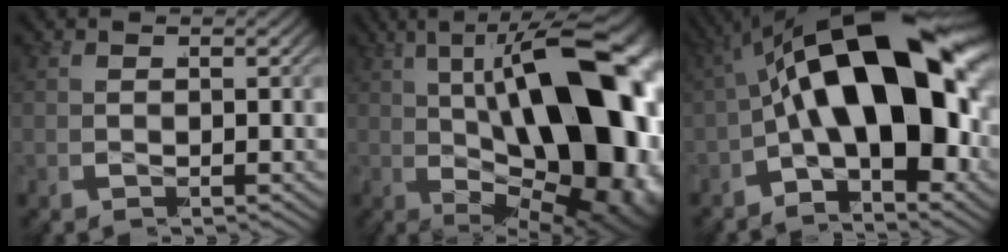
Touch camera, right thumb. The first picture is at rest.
{"total": 26.7, "force": [-2.8, 13.1, 23.1], "torque": [-0.339, -0.032, -0.020]}
{"total": 23.4, "force": [-1.5, 13.9, 18.7], "torque": [-0.333, -0.022, -0.021]}